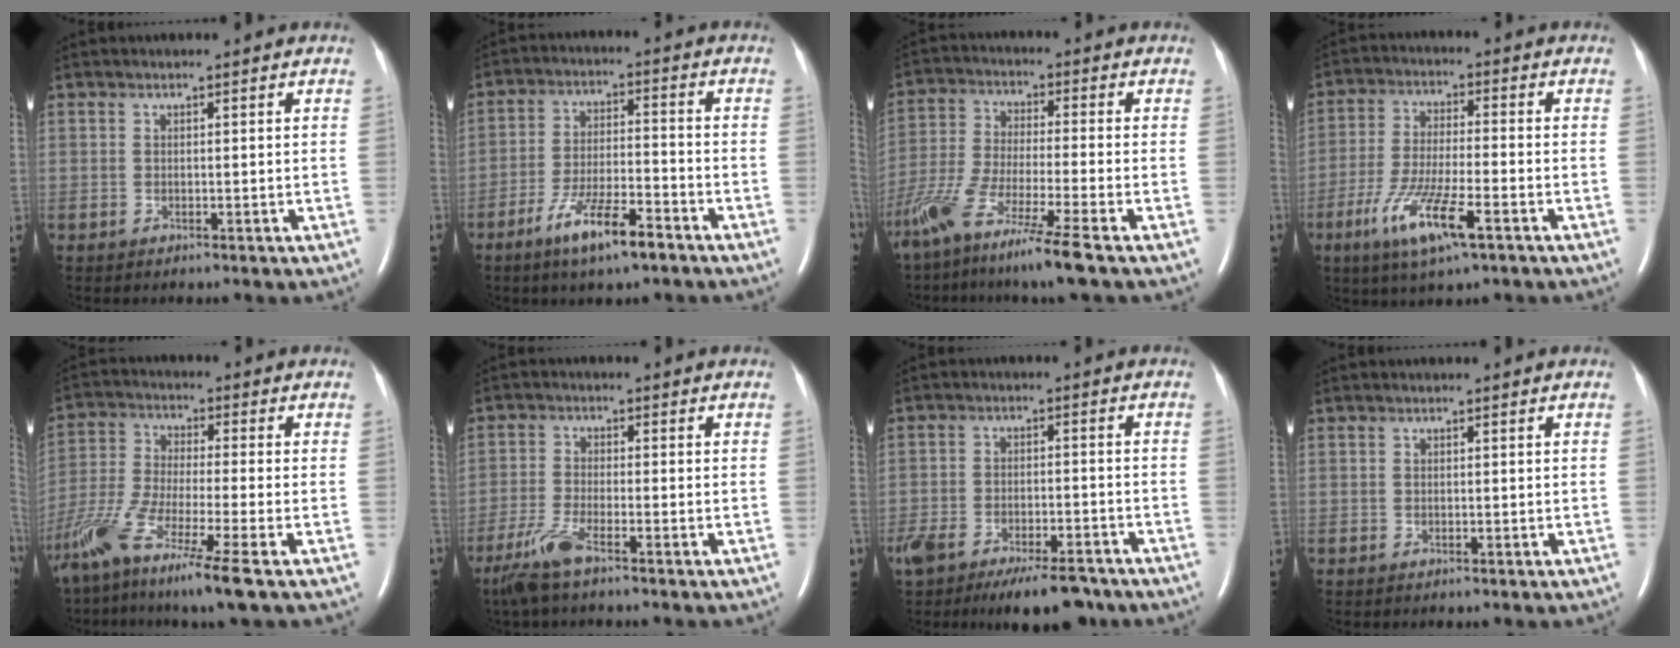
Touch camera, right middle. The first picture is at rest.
{"total": 9.2, "force": [-6.0, 1.5, 6.8], "torque": [-0.131, -0.010, -0.107]}
{"total": 12.4, "force": [-8.7, -0.8, 8.8], "torque": [-0.180, -0.044, -0.162]}
{"total": 10.6, "force": [-5.4, 1.4, 9.1], "torque": [-0.184, -0.021, -0.096]}
{"total": 15.0, "force": [-9.9, -0.3, 11.2], "torque": [-0.249, -0.051, -0.187]}
{"total": 5.6, "force": [-3.9, 0.4, 3.9], "torque": [-0.098, -0.015, -0.081]}
{"total": 14.2, "force": [-10.4, 5.3, 8.0], "torque": [-0.167, -0.012, -0.165]}
{"total": 0.0}